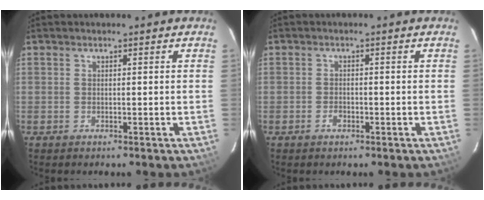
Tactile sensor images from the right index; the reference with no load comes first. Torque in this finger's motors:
{"motor_torque": [-0.12, 0.16, -0.02, 0.00]}